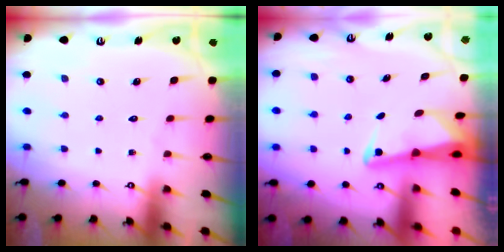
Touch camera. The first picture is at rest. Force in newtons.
{"total": 2.4, "press": 2.4, "slide": 0.3}